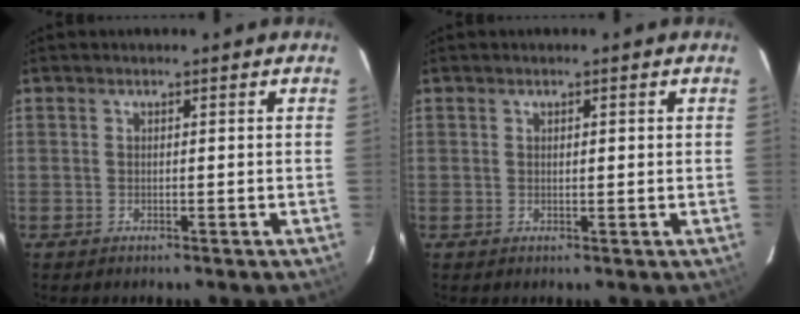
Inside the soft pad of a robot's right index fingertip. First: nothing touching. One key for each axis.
{"total": 0.9, "fx": 0.4, "fy": 0.3, "fz": 0.7, "tx": -0.010, "ty": 0.003, "tz": 0.008}